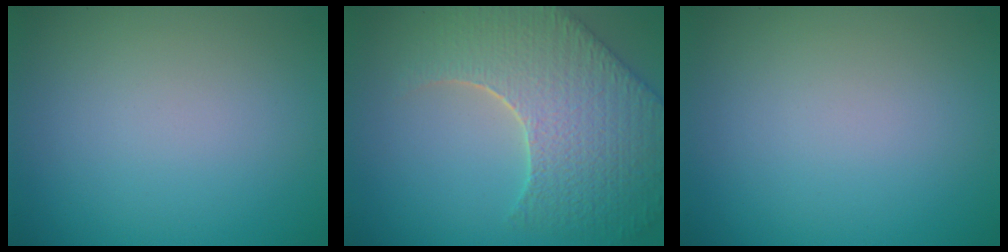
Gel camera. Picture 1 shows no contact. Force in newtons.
{"total": 8.5, "press": 6.3, "slide": 5.8}
{"total": 0.0}